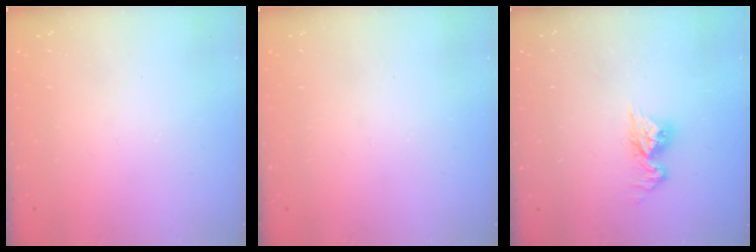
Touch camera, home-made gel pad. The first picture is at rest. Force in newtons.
{"total": 0.0}
{"total": 8.7, "press": 8.7, "slide": 0.9}